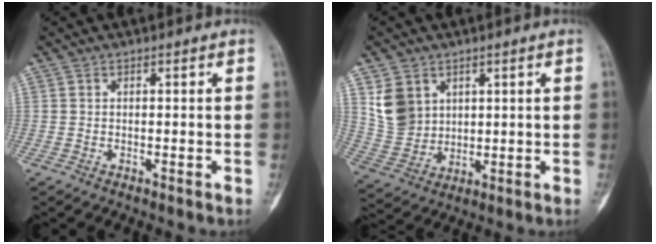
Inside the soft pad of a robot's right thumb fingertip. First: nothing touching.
{"total": 8.7, "force": [3.7, 6.8, 4.0], "torque": [-0.062, -0.016, 0.089]}